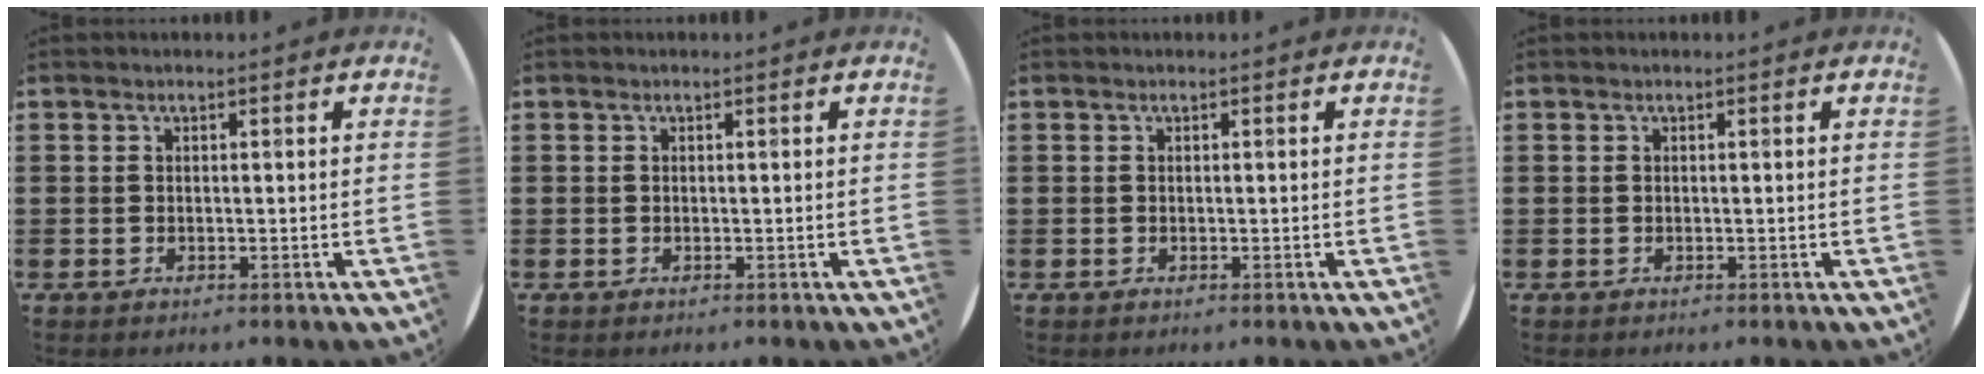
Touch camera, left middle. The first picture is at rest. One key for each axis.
{"total": 0.0}
{"total": 0.0}
{"total": 0.0}